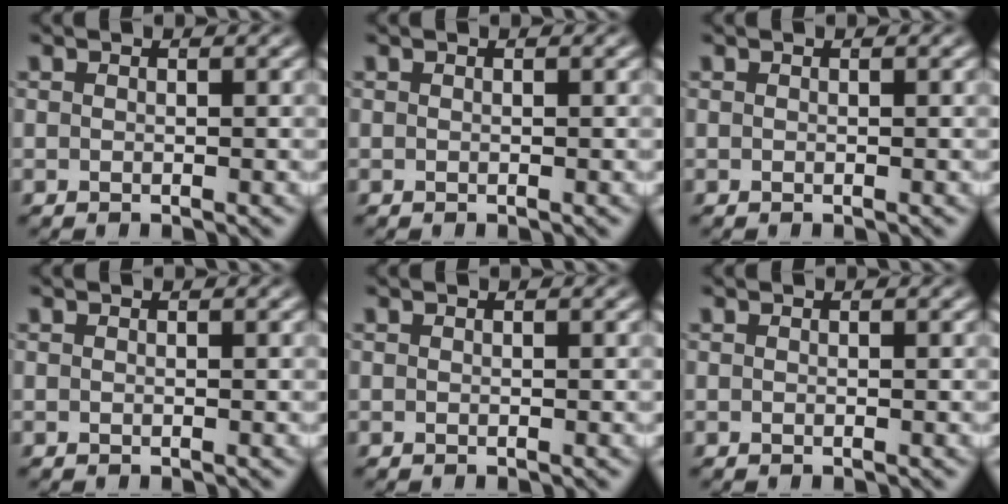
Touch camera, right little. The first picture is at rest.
{"total": 0.0}
{"total": 0.0}
{"total": 0.0}
{"total": 0.0}
{"total": 0.0}